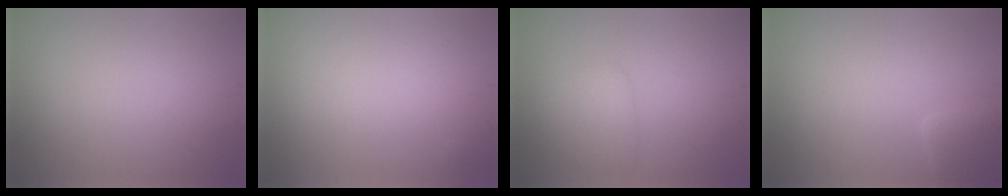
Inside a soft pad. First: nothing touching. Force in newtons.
{"total": 0.0}
{"total": 2.5, "press": 2.5, "slide": 0.1}
{"total": 2.4, "press": 2.4, "slide": 0.1}